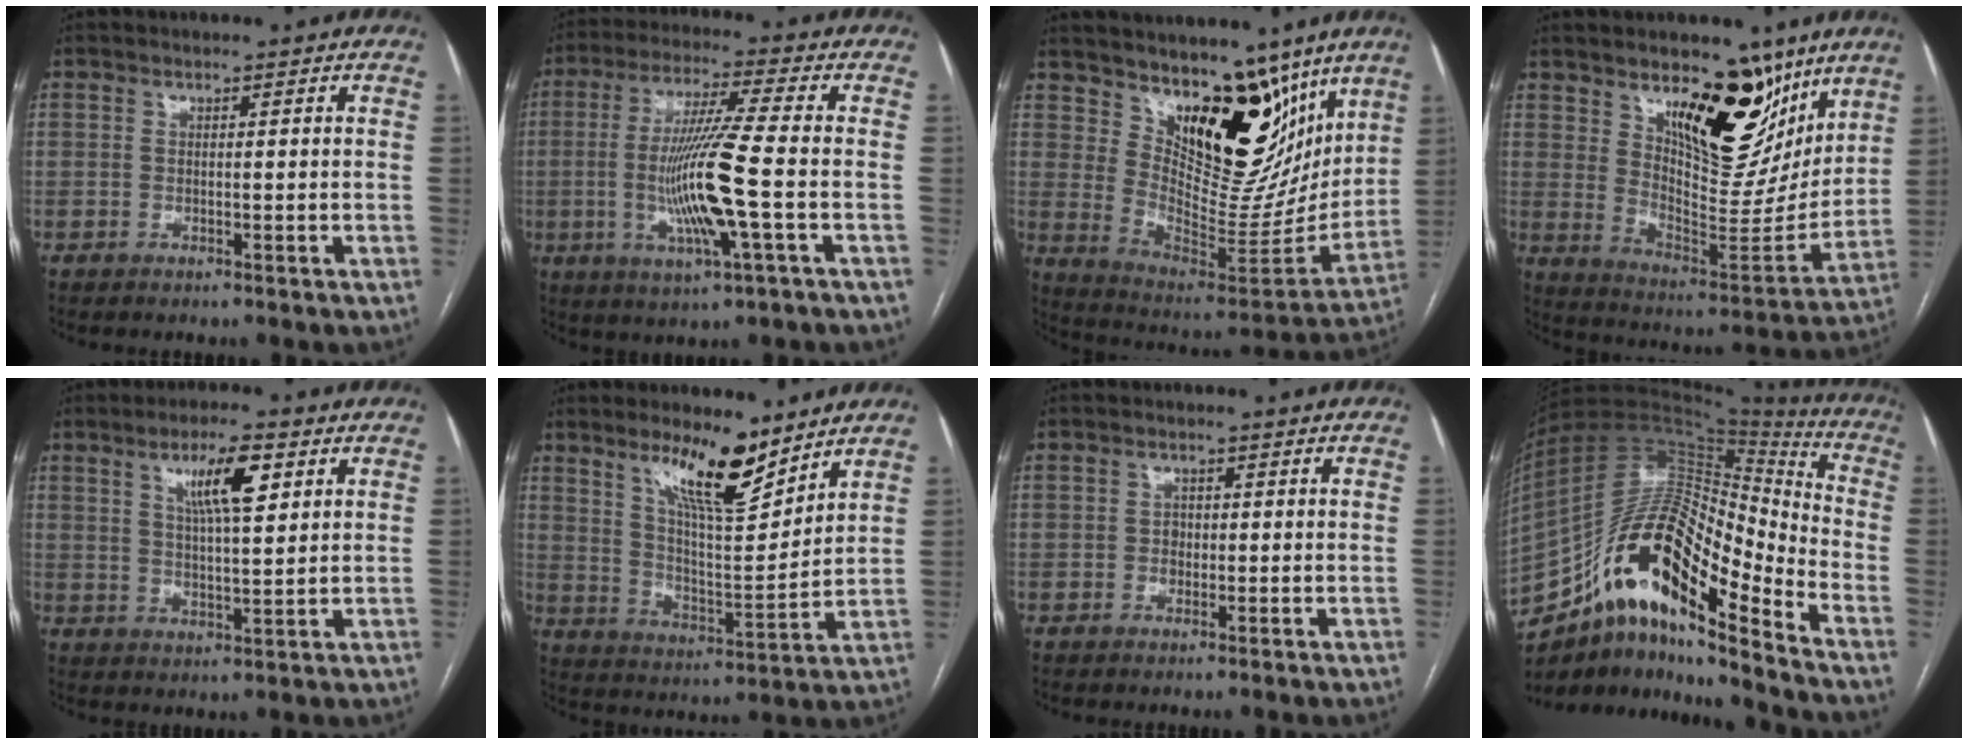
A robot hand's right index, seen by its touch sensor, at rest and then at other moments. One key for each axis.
{"total": 13.0, "fx": -2.2, "fy": -0.3, "fz": 12.8, "tx": -0.254, "ty": -0.010, "tz": -0.046}
{"total": 15.4, "fx": 10.5, "fy": 7.0, "fz": 8.9, "tx": -0.118, "ty": -0.011, "tz": 0.185}
{"total": 17.1, "fx": 10.9, "fy": 6.7, "fz": 11.4, "tx": -0.150, "ty": -0.029, "tz": 0.180}
{"total": 7.8, "fx": 3.5, "fy": 1.4, "fz": 6.9, "tx": -0.122, "ty": 0.005, "tz": 0.061}
{"total": 12.0, "fx": 8.6, "fy": 2.1, "fz": 8.0, "tx": -0.139, "ty": -0.012, "tz": 0.154}
{"total": 1.4, "fx": -0.2, "fy": 1.2, "fz": 0.7, "tx": -0.007, "ty": 0.004, "tz": -0.002}
{"total": 20.8, "fx": -12.3, "fy": 5.2, "fz": 16.0, "tx": -0.306, "ty": 0.032, "tz": -0.211}